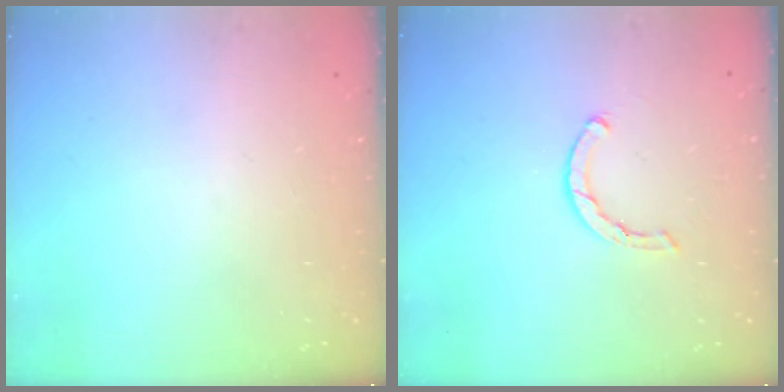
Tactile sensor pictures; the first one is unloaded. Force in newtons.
{"total": 2.0, "press": 2.0, "slide": 0.2}